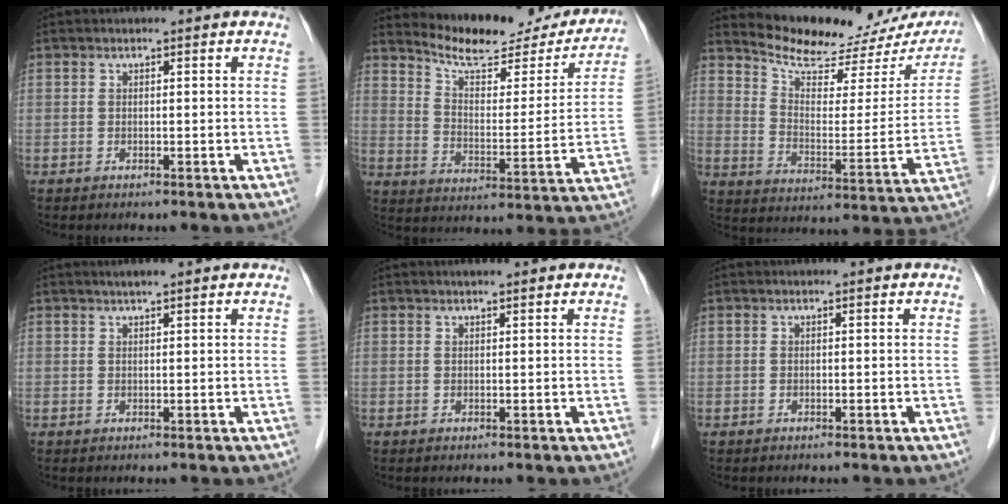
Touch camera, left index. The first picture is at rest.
{"total": 18.5, "force": [17.2, 4.6, 5.2], "torque": [-0.066, -0.026, 0.229]}
{"total": 19.2, "force": [17.5, 5.6, 5.6], "torque": [-0.071, -0.036, 0.226]}
{"total": 1.5, "force": [1.2, 0.1, 0.9], "torque": [-0.019, 0.007, 0.021]}
{"total": 1.1, "force": [1.0, 0.1, 0.6], "torque": [-0.013, 0.007, 0.017]}
{"total": 0.0}